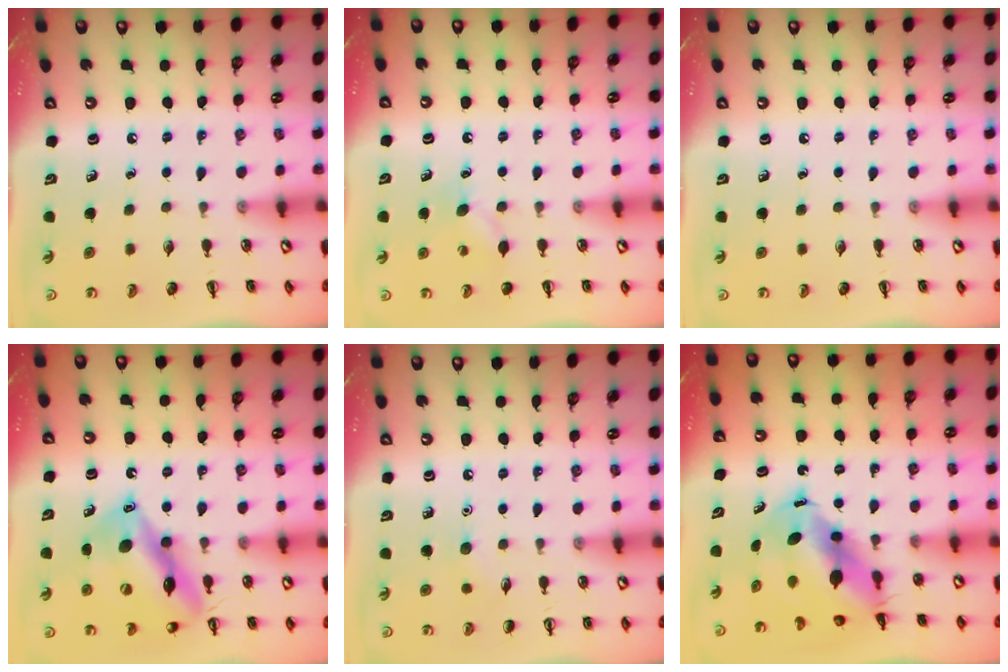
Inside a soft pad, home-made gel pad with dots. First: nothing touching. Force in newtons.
{"total": 6.5, "press": 6.3, "slide": 1.6}
{"total": 0.0}
{"total": 16.1, "press": 16.0, "slide": 1.6}
{"total": 5.0, "press": 4.9, "slide": 1.4}
{"total": 9.5, "press": 9.1, "slide": 2.7}